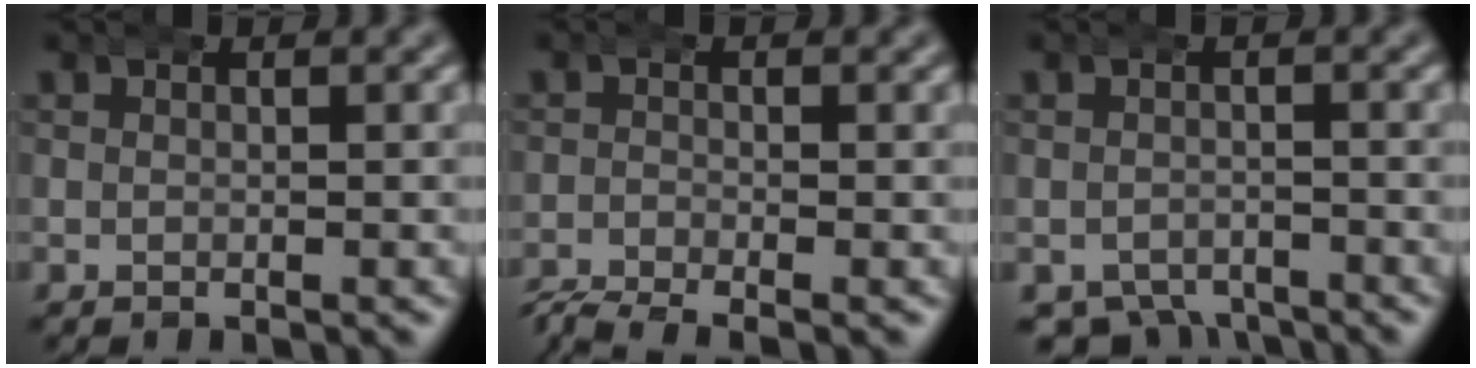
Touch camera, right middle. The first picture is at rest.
{"total": 4.6, "force": [-4.1, 1.5, 1.5], "torque": [-0.020, -0.012, -0.064]}
{"total": 5.4, "force": [-4.5, 2.6, 1.4], "torque": [-0.019, -0.025, -0.062]}